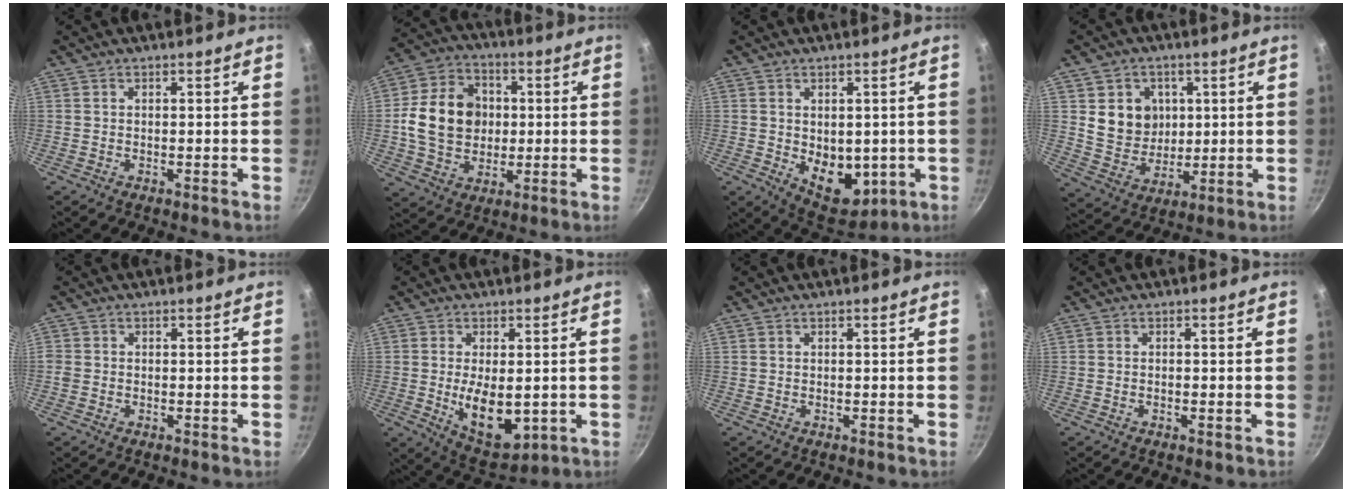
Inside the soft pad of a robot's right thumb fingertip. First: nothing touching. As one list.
[{"total": 15.2, "force": [0.8, 12.2, 9.0], "torque": [-0.139, 0.017, 0.010]}, {"total": 10.0, "force": [-0.9, 6.8, 7.2], "torque": [-0.070, -0.018, 0.009]}, {"total": 10.0, "force": [2.2, 8.7, 4.4], "torque": [-0.047, -0.017, 0.051]}, {"total": 1.5, "force": [-0.4, 1.3, 0.6], "torque": [-0.011, 0.001, -0.010]}, {"total": 10.9, "force": [-1.0, 5.8, 9.2], "torque": [-0.132, -0.014, 0.005]}, {"total": 0.0}, {"total": 0.6, "force": [-0.4, 0.2, 0.4], "torque": [-0.012, 0.004, -0.009]}]